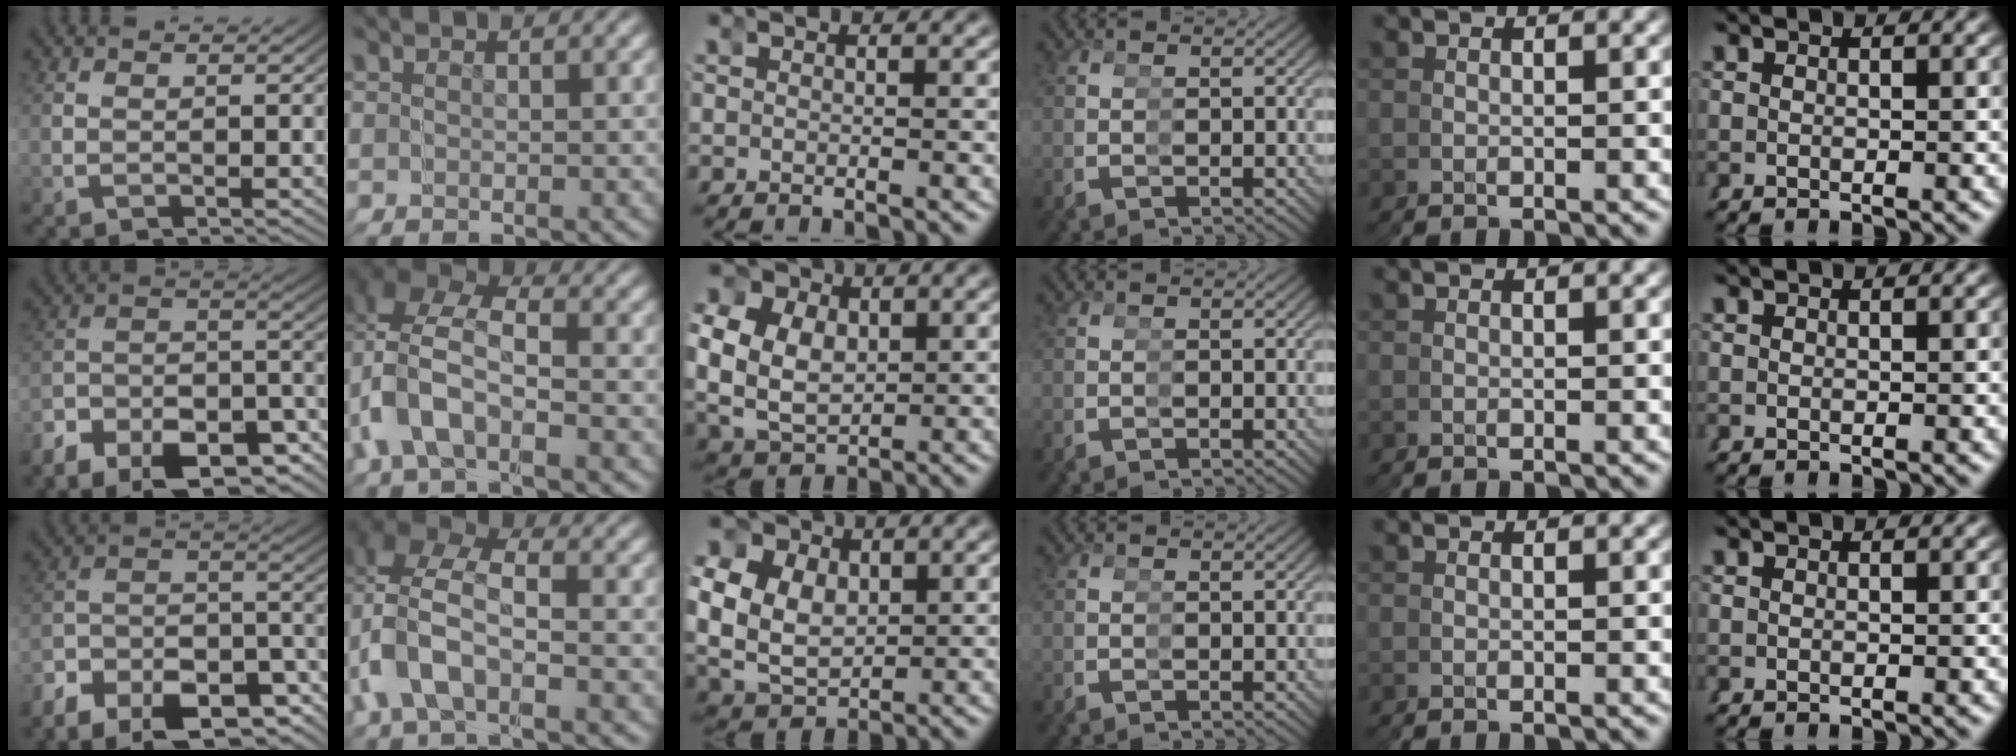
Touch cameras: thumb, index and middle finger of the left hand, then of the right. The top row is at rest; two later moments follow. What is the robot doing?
{"motion": "grasp_and_lifting", "object": "pipette"}